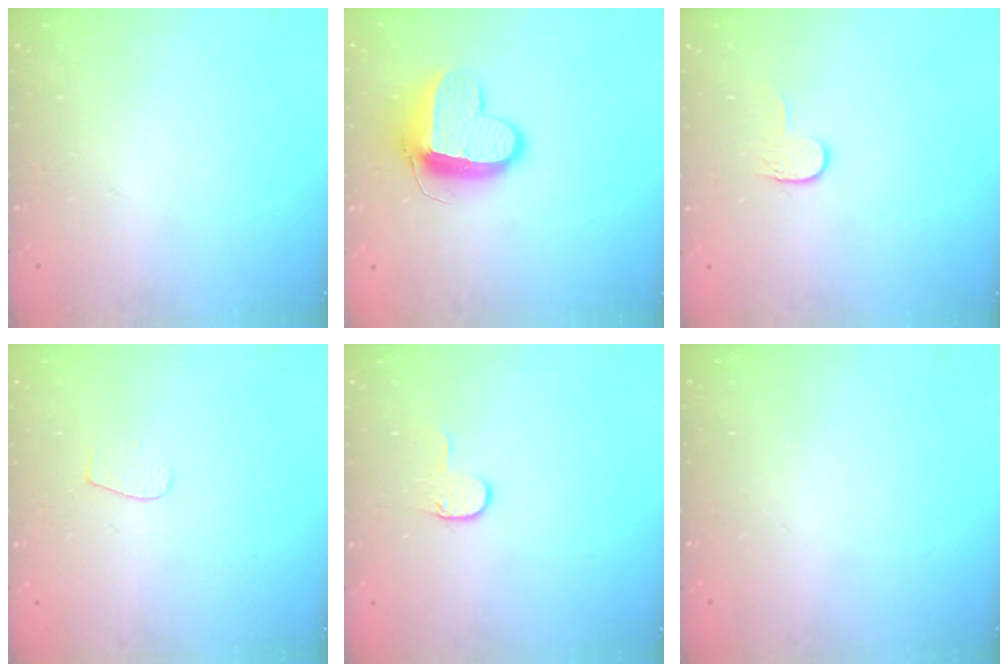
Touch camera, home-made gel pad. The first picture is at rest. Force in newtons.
{"total": 11.3, "press": 11.3, "slide": 1.1}
{"total": 4.3, "press": 4.3, "slide": 0.5}
{"total": 3.7, "press": 3.7, "slide": 0.3}
{"total": 5.1, "press": 5.1, "slide": 0.5}
{"total": 0.0}